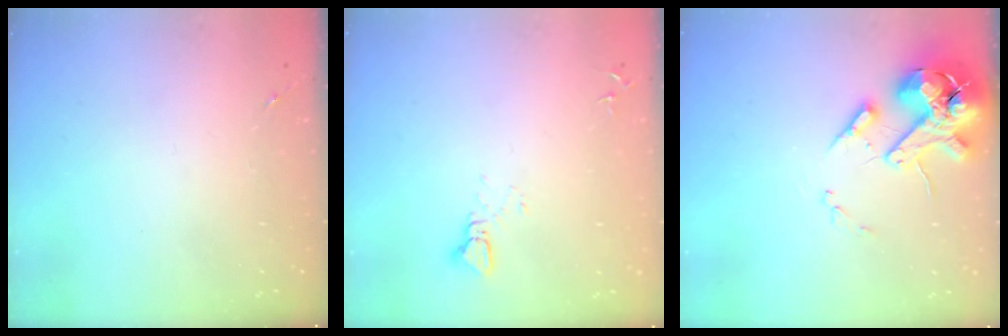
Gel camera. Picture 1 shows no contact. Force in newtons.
{"total": 2.2, "press": 2.2, "slide": 0.1}
{"total": 17.1, "press": 16.8, "slide": 2.7}